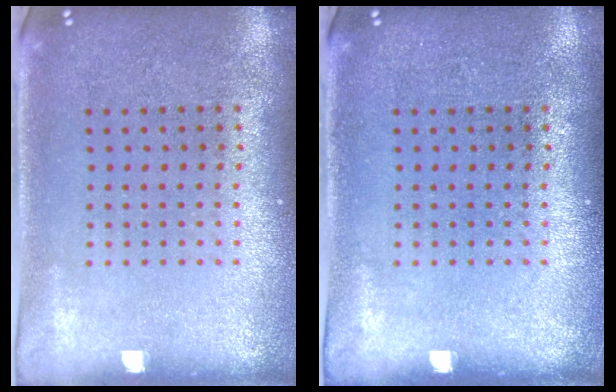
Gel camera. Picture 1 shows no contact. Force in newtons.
{"total": 0.0}